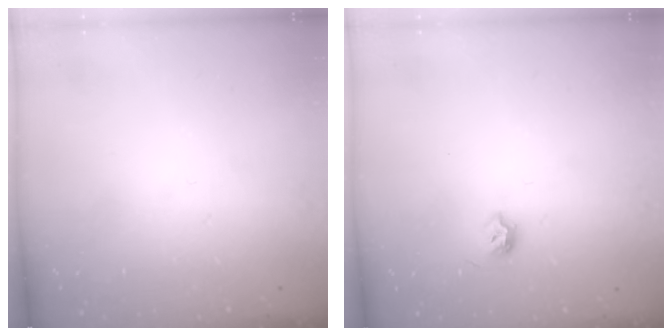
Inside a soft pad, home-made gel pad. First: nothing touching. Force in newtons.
{"total": 5.5, "press": 5.4, "slide": 0.9}